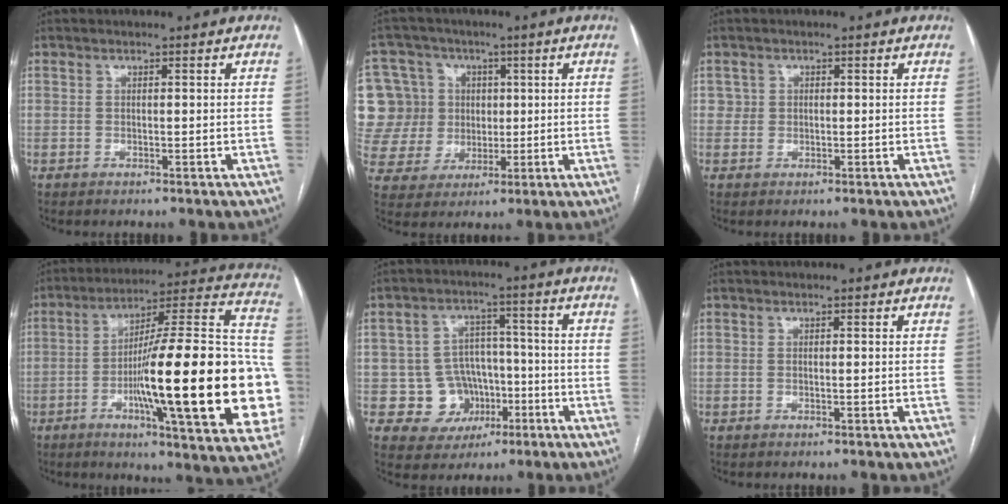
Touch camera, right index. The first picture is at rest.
{"total": 12.5, "force": [2.6, 11.8, 3.0], "torque": [-0.094, 0.049, 0.063]}
{"total": 1.6, "force": [0.4, 1.6, -0.1], "torque": [0.015, 0.004, 0.001]}
{"total": 30.6, "force": [-5.8, 3.3, 29.9], "torque": [-0.360, 0.005, -0.091]}
{"total": 8.3, "force": [-2.4, 7.8, 1.7], "torque": [-0.018, 0.027, -0.029]}
{"total": 0.0}